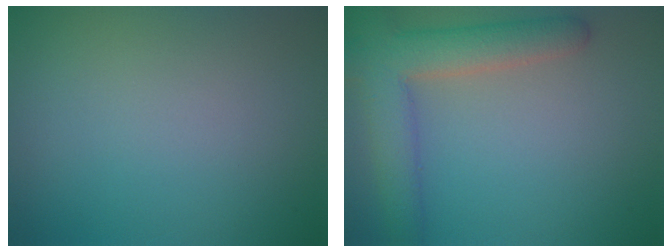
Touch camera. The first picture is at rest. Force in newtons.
{"total": 5.8, "press": 5.7, "slide": 0.6}